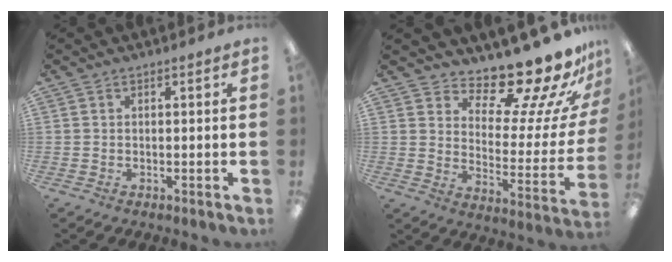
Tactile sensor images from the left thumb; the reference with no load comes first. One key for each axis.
{"total": 16.3, "fx": 14.0, "fy": 3.2, "fz": 7.7, "tx": -0.111, "ty": -0.124, "tz": 0.228}